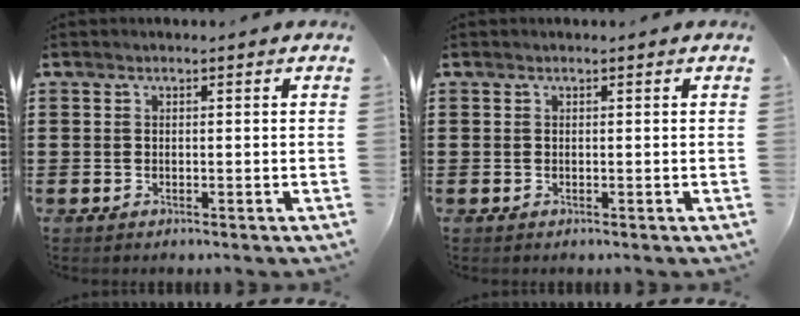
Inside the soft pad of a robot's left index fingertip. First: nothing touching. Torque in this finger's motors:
{"motor_torque": [0.08, 0.06, 0.00, 0.00]}